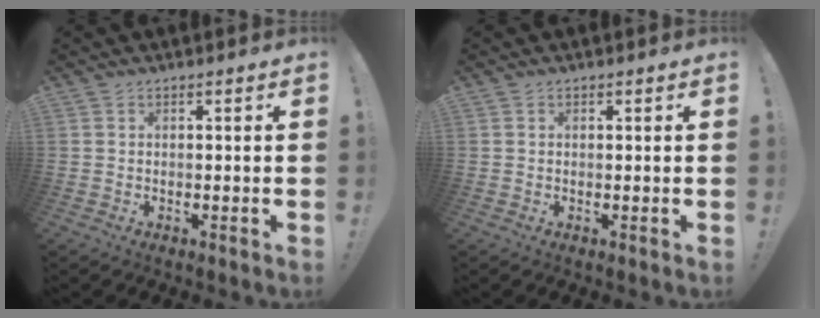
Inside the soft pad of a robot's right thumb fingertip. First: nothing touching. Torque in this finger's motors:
{"motor_torque": [-0.37, 0.39, 0.57, -0.16, -0.06]}